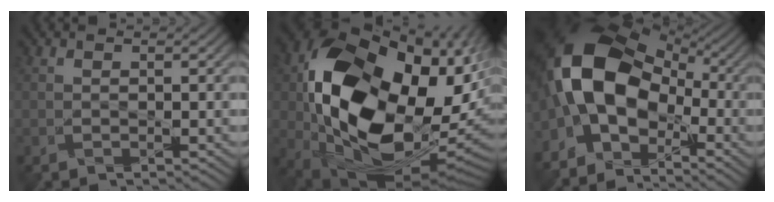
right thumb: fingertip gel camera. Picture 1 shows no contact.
{"total": 22.5, "force": [1.2, 15.2, 16.5], "torque": [-0.368, -0.041, 0.063]}
{"total": 17.0, "force": [-1.5, 11.0, 12.9], "torque": [-0.270, 0.003, -0.036]}